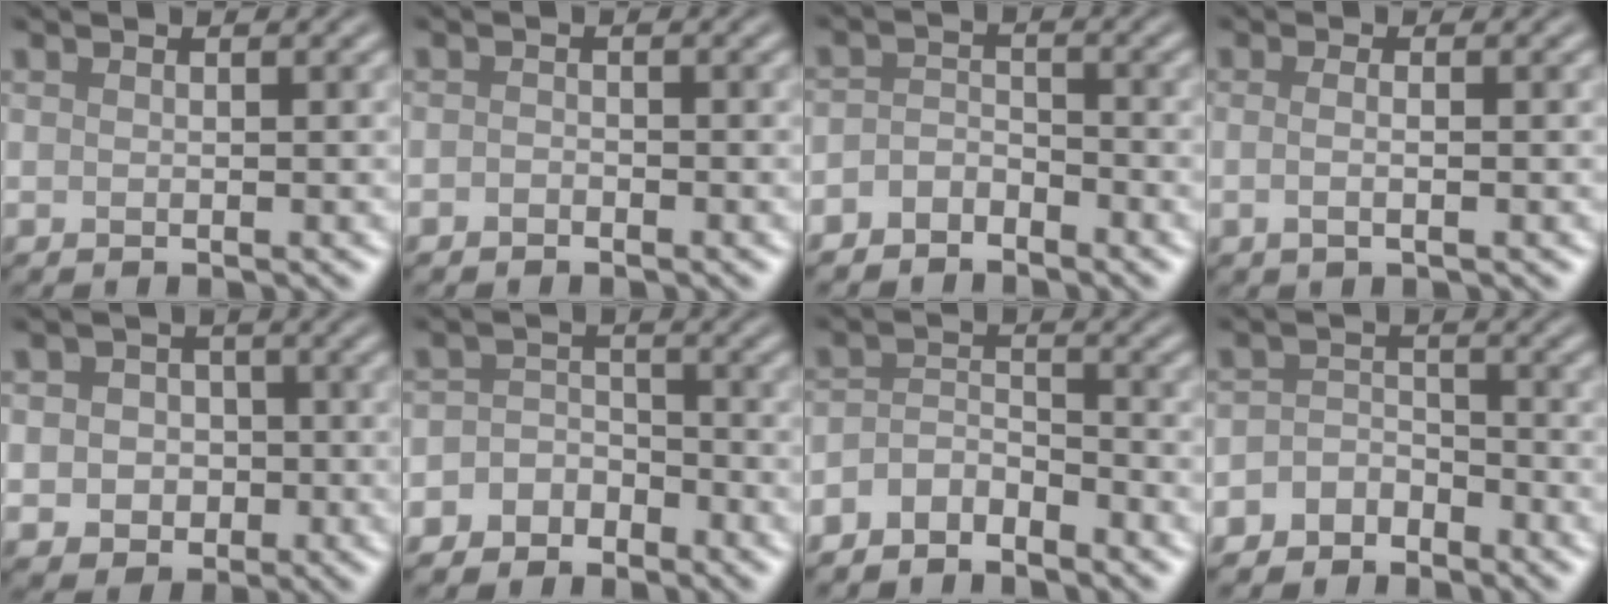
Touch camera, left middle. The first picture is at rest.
{"total": 0.7, "force": [-0.5, 0.4, 0.2], "torque": [-0.003, -0.001, -0.012]}
{"total": 2.2, "force": [-1.8, 1.1, 0.5], "torque": [-0.009, 0.009, -0.039]}
{"total": 1.8, "force": [-0.1, 0.8, 1.7], "torque": [-0.017, -0.005, -0.013]}
{"total": 4.4, "force": [-0.2, 4.0, 1.9], "torque": [-0.015, 0.013, -0.023]}
{"total": 3.4, "force": [-2.3, 2.5, 0.4], "torque": [0.035, 0.009, -0.058]}
{"total": 3.0, "force": [-2.5, 1.2, 1.1], "torque": [-0.024, 0.006, -0.057]}
{"total": 2.7, "force": [-2.1, 1.6, 0.4], "torque": [0.000, 0.009, -0.046]}